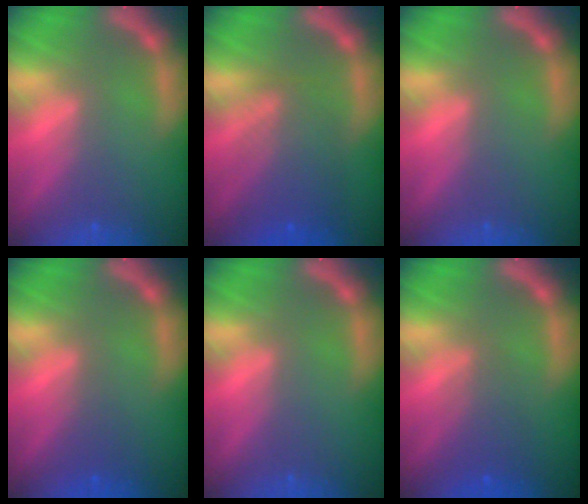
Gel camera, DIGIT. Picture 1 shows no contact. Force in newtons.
{"total": 6.0}
{"total": 0.0}
{"total": 1.5}
{"total": 0.0}
{"total": 3.0}